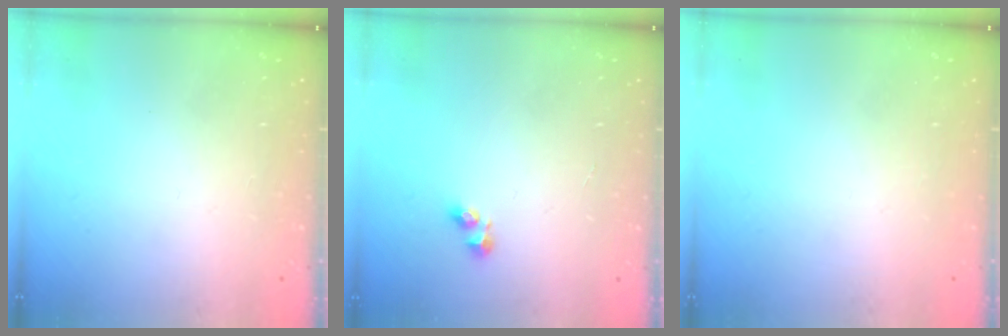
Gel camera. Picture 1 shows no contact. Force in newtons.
{"total": 2.5, "press": 2.5, "slide": 0.2}
{"total": 0.0}